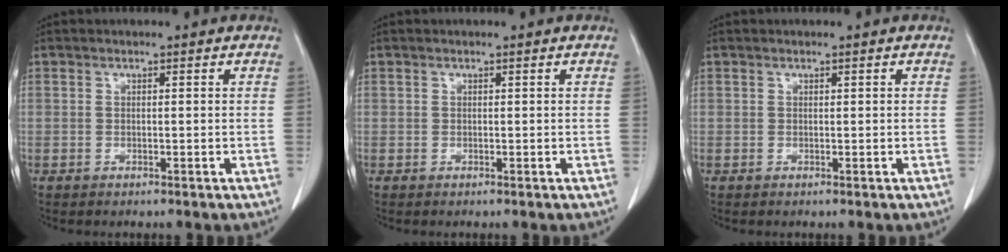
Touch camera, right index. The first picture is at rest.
{"total": 0.0}
{"total": 0.0}